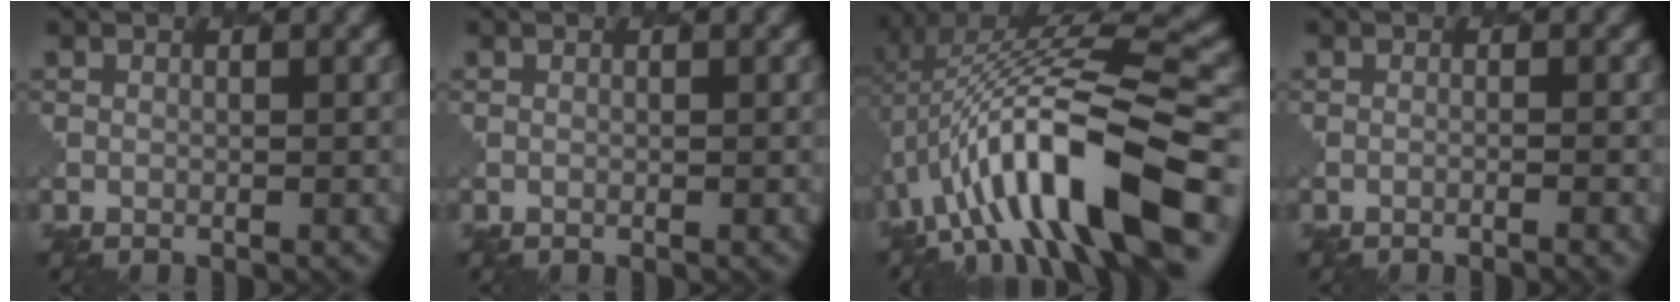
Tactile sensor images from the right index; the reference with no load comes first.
{"total": 0.0}
{"total": 12.5, "force": [-3.4, 4.0, 11.4], "torque": [-0.196, 0.015, -0.053]}
{"total": 1.2, "force": [-0.6, 0.3, 1.0], "torque": [-0.007, 0.002, -0.018]}